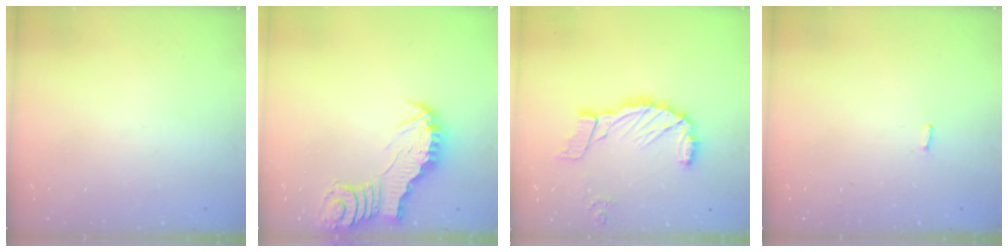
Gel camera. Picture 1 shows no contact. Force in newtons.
{"total": 3.0, "press": 3.0, "slide": 0.3}
{"total": 12.9, "press": 12.8, "slide": 1.6}
{"total": 1.6, "press": 1.6, "slide": 0.2}